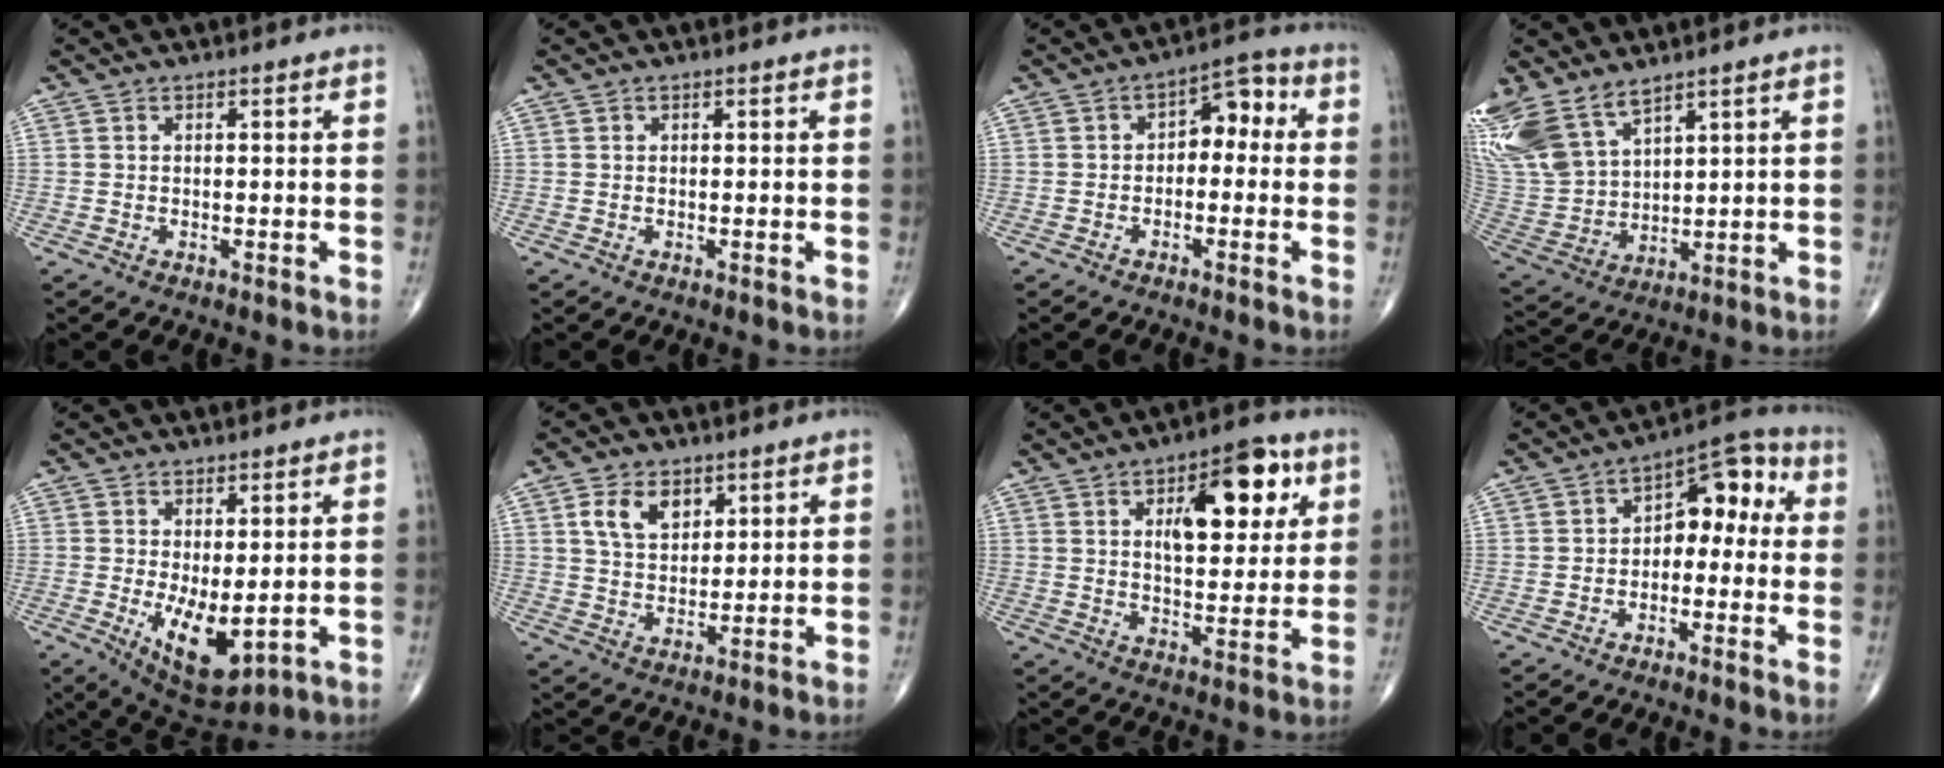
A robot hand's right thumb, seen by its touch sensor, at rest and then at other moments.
{"total": 0.0}
{"total": 6.2, "force": [-0.1, 4.0, 4.8], "torque": [-0.038, 0.033, -0.015]}
{"total": 16.0, "force": [10.8, 7.9, 8.7], "torque": [-0.197, -0.027, 0.230]}
{"total": 9.3, "force": [-1.1, 4.1, 8.2], "torque": [-0.121, -0.022, 0.001]}
{"total": 7.3, "force": [3.3, 4.7, 4.4], "torque": [-0.057, -0.016, 0.063]}
{"total": 14.6, "force": [5.5, 6.9, 11.6], "torque": [-0.125, -0.013, 0.080]}
{"total": 9.1, "force": [0.0, 5.7, 7.1], "torque": [-0.059, 0.043, -0.017]}